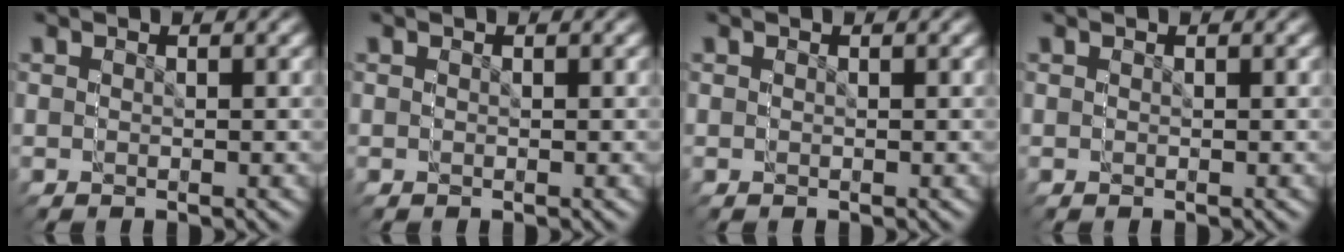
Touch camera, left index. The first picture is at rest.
{"total": 0.0}
{"total": 0.0}
{"total": 0.0}